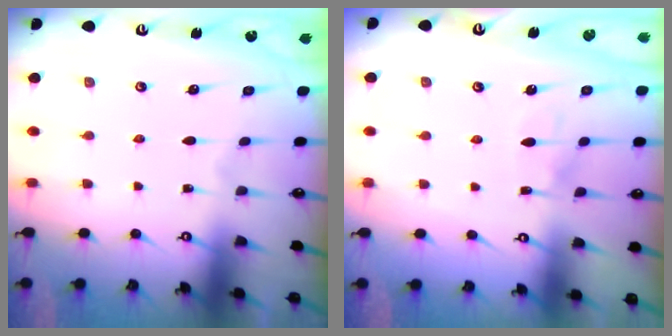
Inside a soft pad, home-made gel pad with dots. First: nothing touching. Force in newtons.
{"total": 6.1, "press": 6.1, "slide": 0.7}